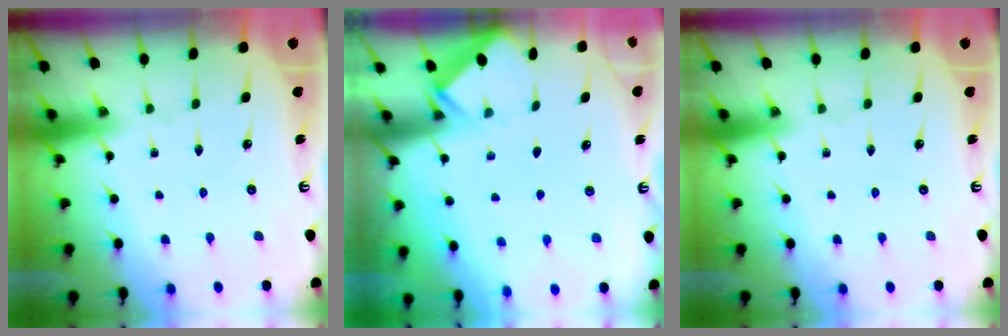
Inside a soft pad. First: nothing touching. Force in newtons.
{"total": 2.5, "press": 2.4, "slide": 0.4}
{"total": 0.0}